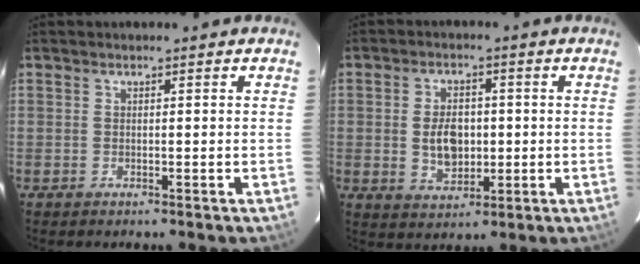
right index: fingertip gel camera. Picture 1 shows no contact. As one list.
[{"total": 7.3, "force": [-0.3, 4.7, 5.6], "torque": [-0.104, 0.004, 0.002]}]